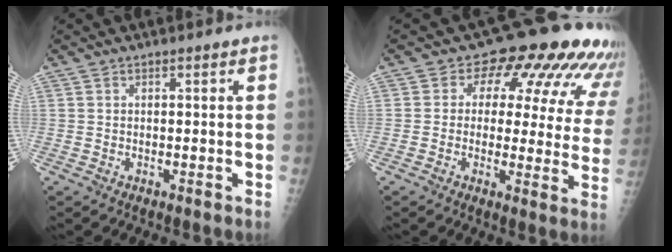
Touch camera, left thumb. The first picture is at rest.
{"total": 17.1, "force": [9.9, 9.2, 10.4], "torque": [-0.073, -0.028, 0.093]}